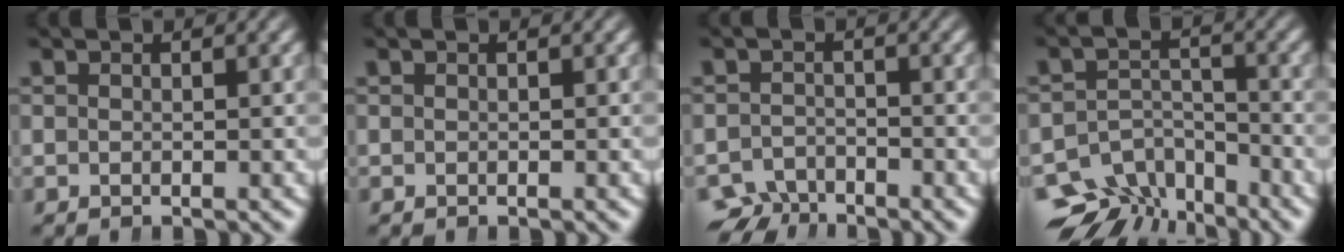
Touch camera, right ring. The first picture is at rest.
{"total": 0.0}
{"total": 3.6, "force": [-3.2, 1.7, 0.2], "torque": [0.002, -0.021, -0.051]}
{"total": 7.3, "force": [-4.9, 4.7, 2.7], "torque": [-0.048, -0.038, -0.073]}